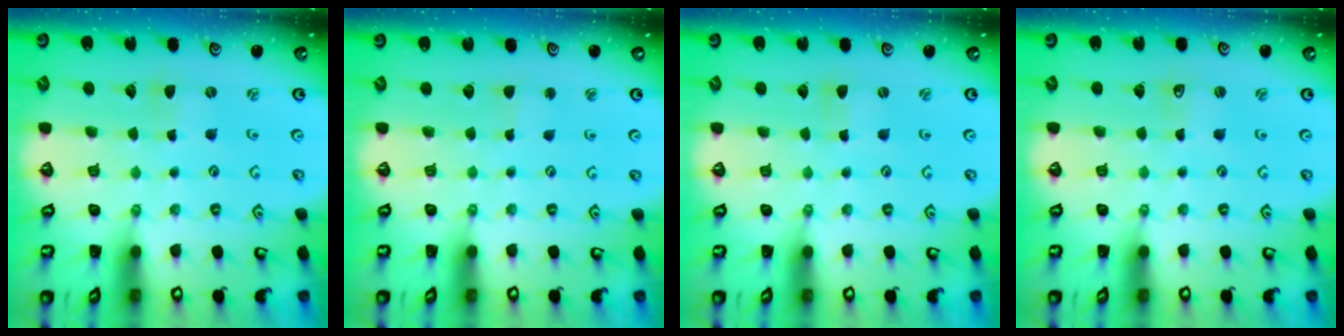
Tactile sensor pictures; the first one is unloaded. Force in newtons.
{"total": 1.9, "press": 1.9, "slide": 0.2}
{"total": 0.0}
{"total": 1.2, "press": 1.2, "slide": 0.1}